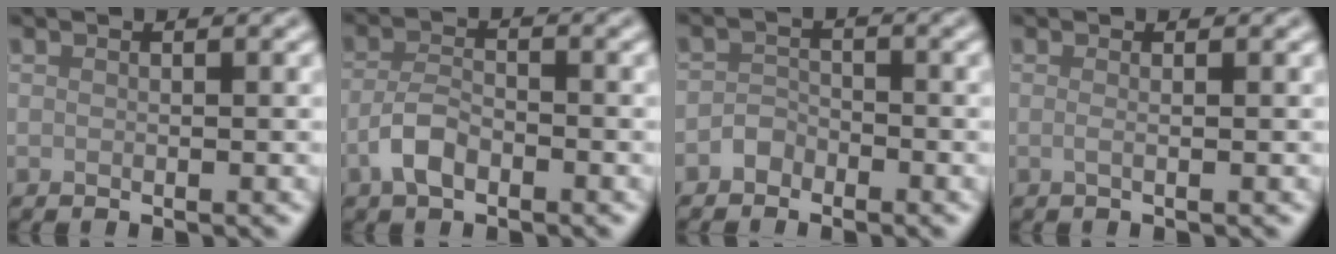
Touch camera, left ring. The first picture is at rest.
{"total": 2.9, "force": [-1.6, 1.3, 2.0], "torque": [-0.043, 0.004, -0.039]}
{"total": 1.4, "force": [-1.1, 0.9, 0.1], "torque": [0.002, 0.009, -0.022]}
{"total": 1.0, "force": [-0.1, 0.3, 0.9], "torque": [-0.012, -0.003, -0.006]}